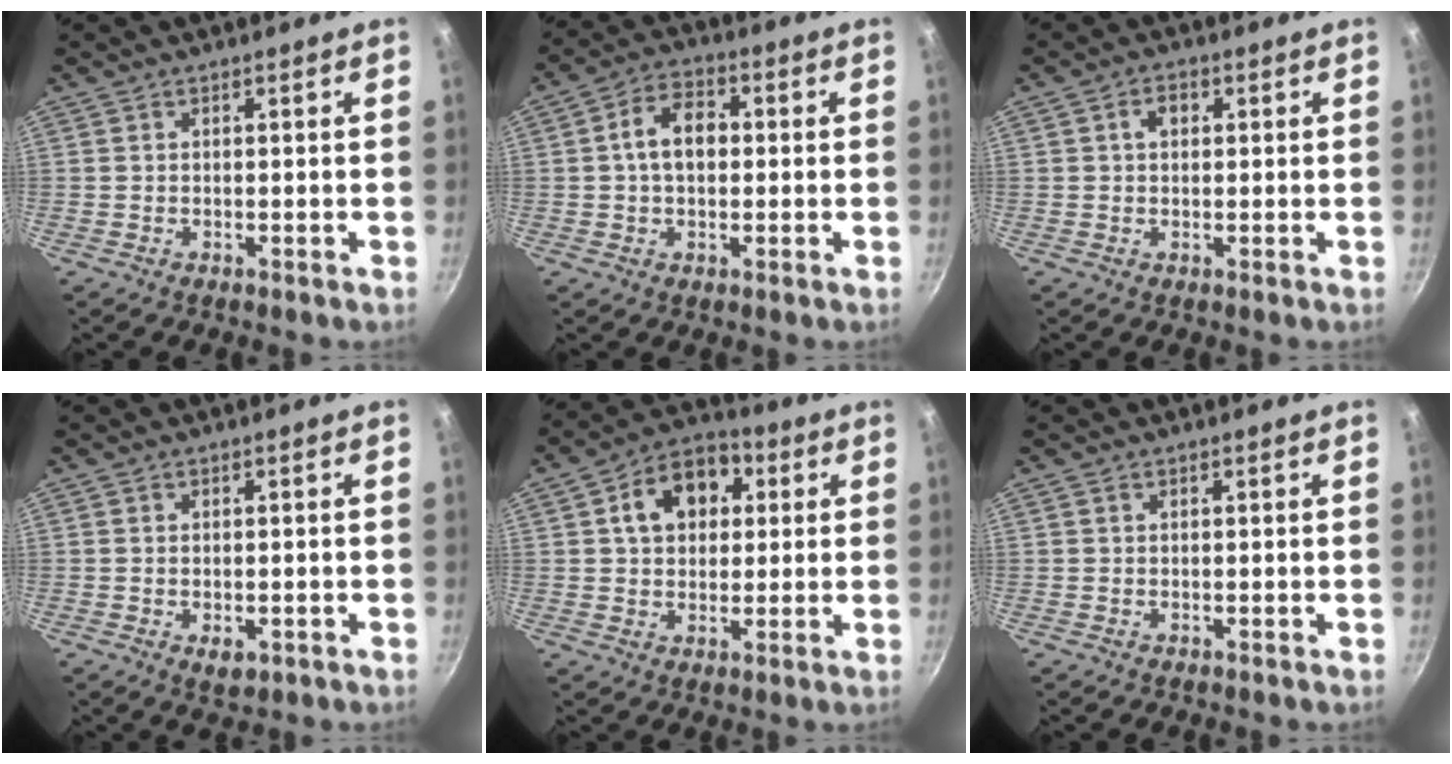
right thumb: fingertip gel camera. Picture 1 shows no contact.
{"total": 8.1, "force": [0.5, 5.5, 5.9], "torque": [-0.078, 0.022, -0.001]}
{"total": 2.9, "force": [0.7, 2.1, 1.9], "torque": [-0.017, 0.007, 0.009]}
{"total": 3.0, "force": [-0.9, 1.8, 2.2], "torque": [-0.033, -0.007, -0.011]}
{"total": 12.0, "force": [3.2, 8.9, 7.4], "torque": [-0.082, 0.016, 0.036]}
{"total": 0.0}